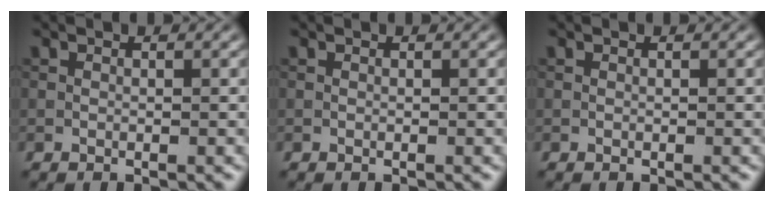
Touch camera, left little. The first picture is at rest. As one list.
[{"total": 0.0}, {"total": 0.0}]